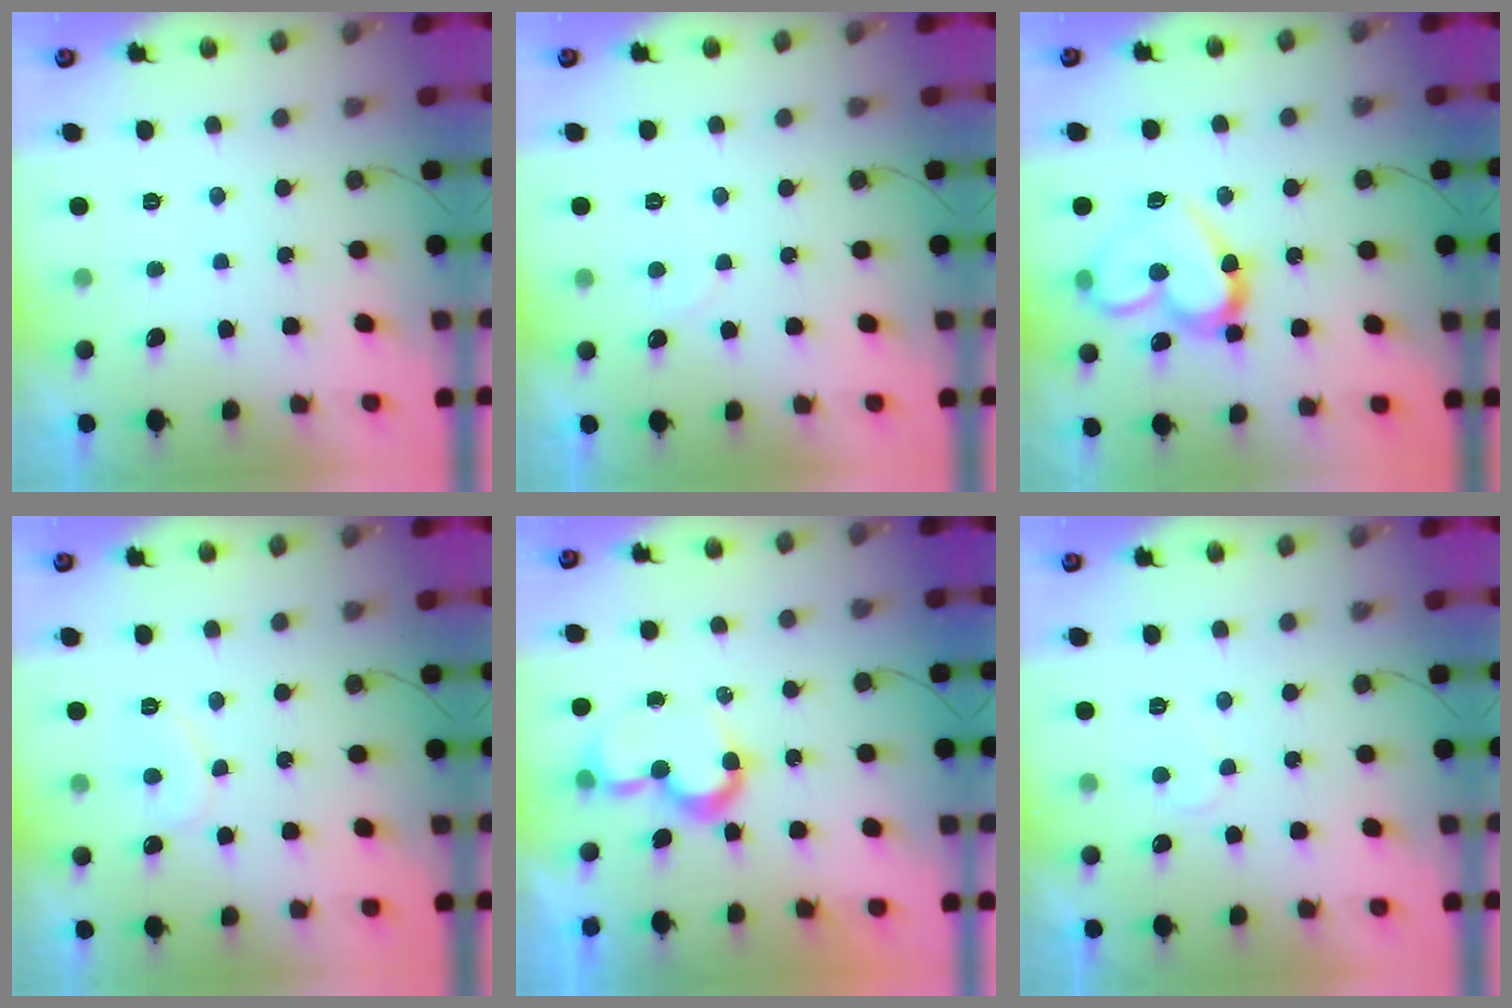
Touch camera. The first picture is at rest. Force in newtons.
{"total": 4.9, "press": 4.9, "slide": 0.4}
{"total": 16.5, "press": 16.5, "slide": 1.1}
{"total": 7.6, "press": 7.6, "slide": 0.6}
{"total": 8.2, "press": 8.2, "slide": 0.3}
{"total": 6.7, "press": 6.7, "slide": 0.6}